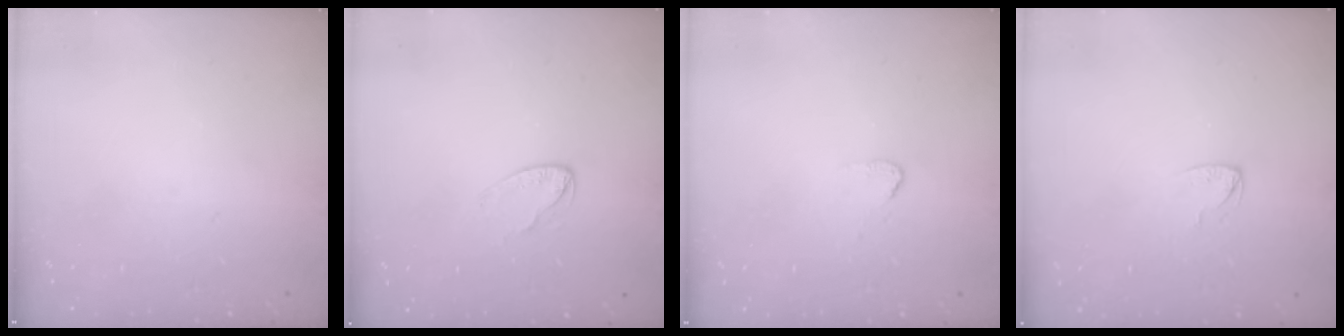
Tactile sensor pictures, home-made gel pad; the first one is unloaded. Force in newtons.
{"total": 4.1, "press": 4.1, "slide": 0.3}
{"total": 2.6, "press": 2.6, "slide": 0.2}
{"total": 2.6, "press": 2.6, "slide": 0.3}